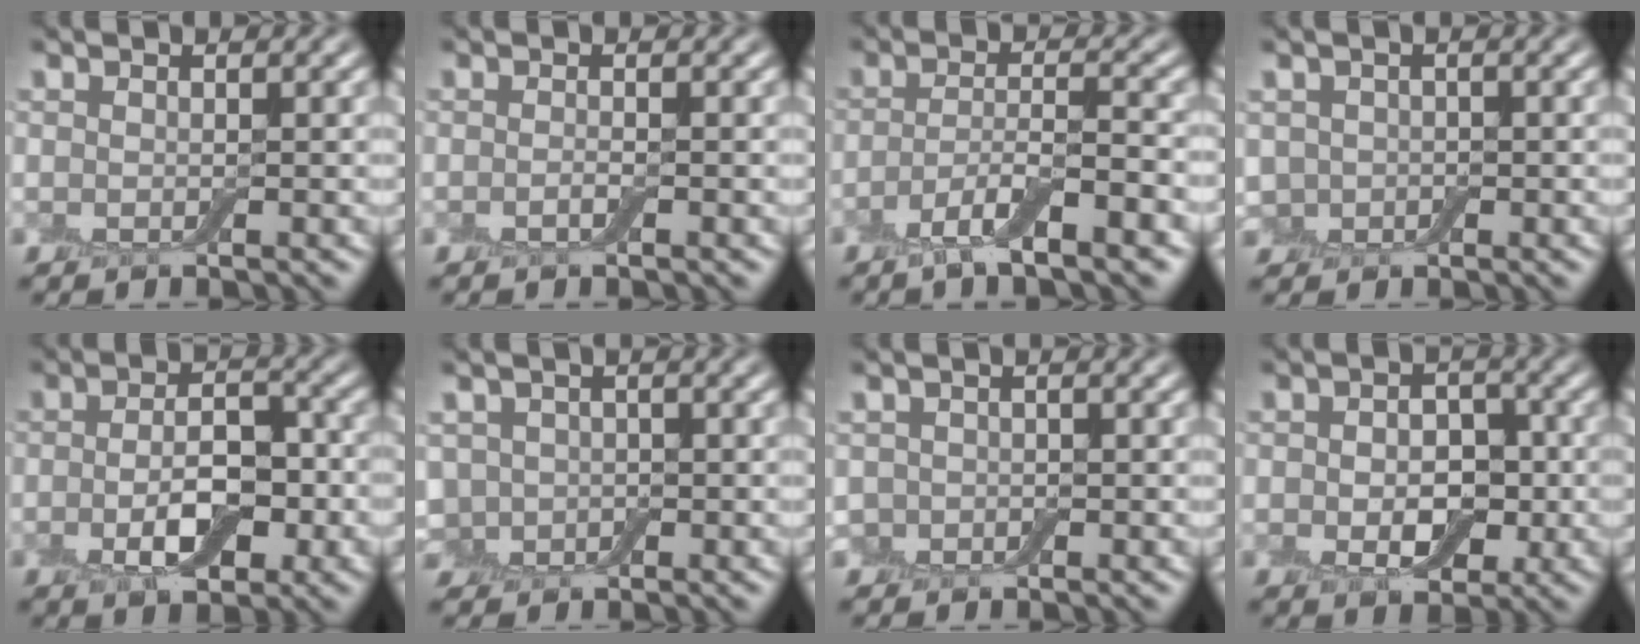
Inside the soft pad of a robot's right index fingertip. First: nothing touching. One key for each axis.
{"total": 0.7, "fx": -0.4, "fy": 0.1, "fz": 0.6, "tx": -0.013, "ty": -0.003, "tz": -0.009}
{"total": 4.6, "fx": -2.5, "fy": 1.0, "fz": 3.8, "tx": -0.071, "ty": -0.003, "tz": -0.052}
{"total": 1.6, "fx": -0.2, "fy": 1.5, "fz": 0.6, "tx": -0.008, "ty": -0.003, "tz": -0.006}
{"total": 5.4, "fx": -1.5, "fy": 2.5, "fz": 4.5, "tx": -0.083, "ty": 0.001, "tz": -0.028}
{"total": 2.8, "fx": -0.4, "fy": 2.5, "fz": 1.2, "tx": -0.016, "ty": -0.001, "tz": -0.010}
{"total": 1.1, "fx": -0.3, "fy": 1.0, "fz": 0.2, "tx": 0.000, "ty": -0.002, "tz": -0.011}
{"total": 4.8, "fx": -0.8, "fy": 3.2, "fz": 3.5, "tx": -0.051, "ty": -0.007, "tz": -0.015}